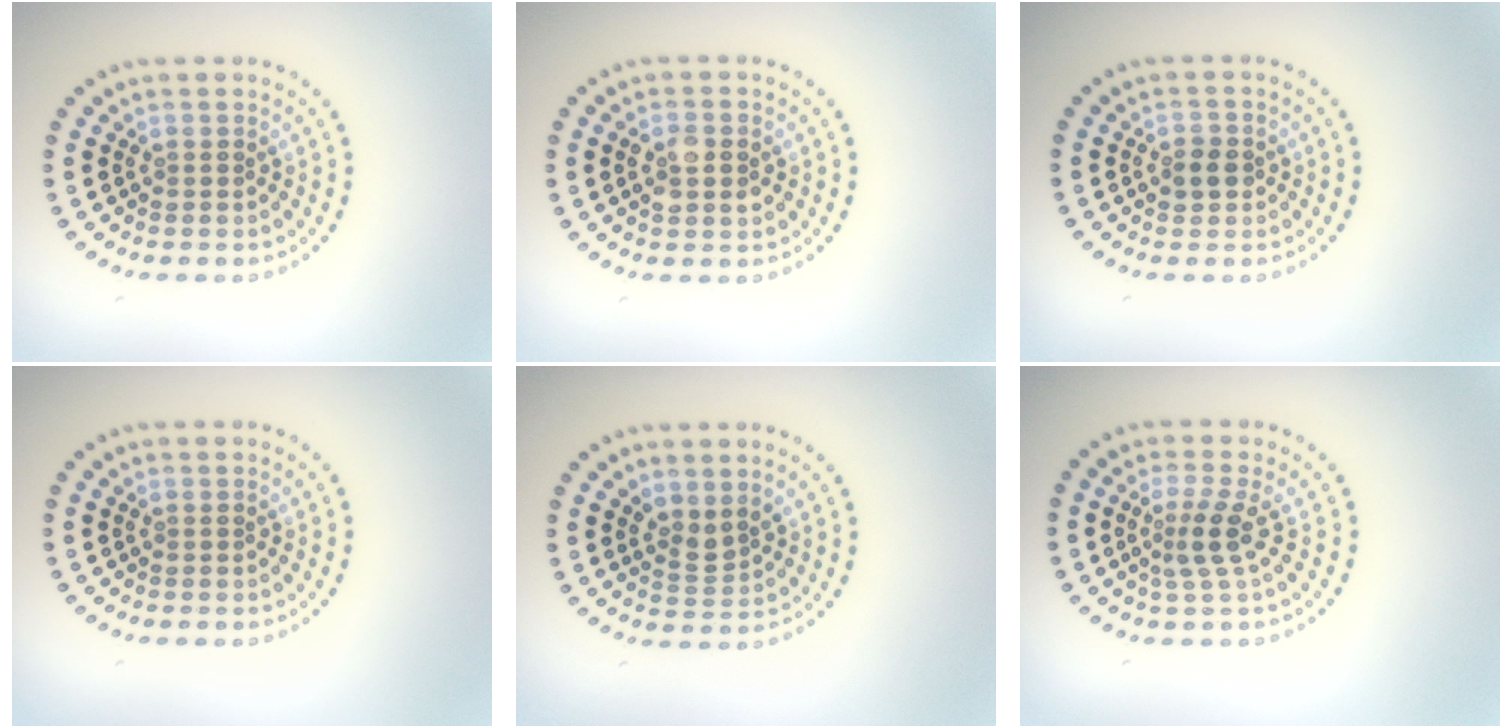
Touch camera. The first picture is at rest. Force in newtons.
{"total": 2.6, "press": 2.6, "slide": 0.2}
{"total": 1.8, "press": 1.7, "slide": 0.5}
{"total": 0.0}
{"total": 1.9, "press": 1.4, "slide": 1.3}
{"total": 2.5, "press": 1.8, "slide": 1.7}